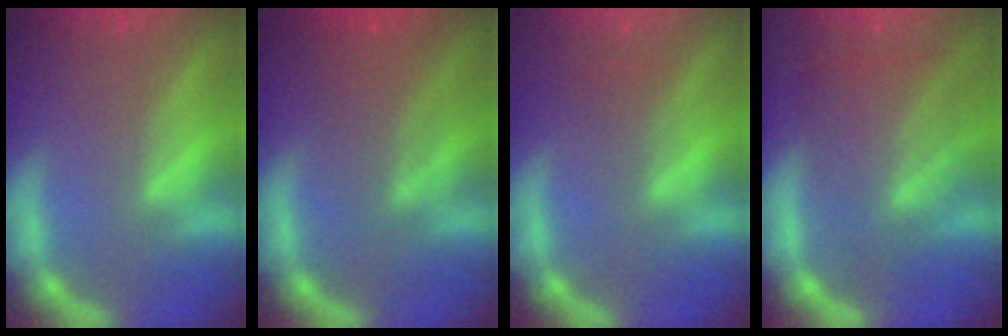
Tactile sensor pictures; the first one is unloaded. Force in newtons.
{"total": 4.0}
{"total": 1.5}
{"total": 7.1}